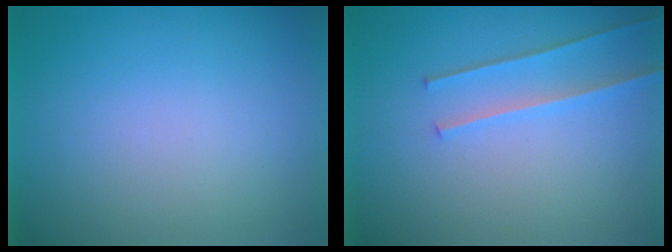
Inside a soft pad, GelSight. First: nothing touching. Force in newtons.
{"total": 2.2}